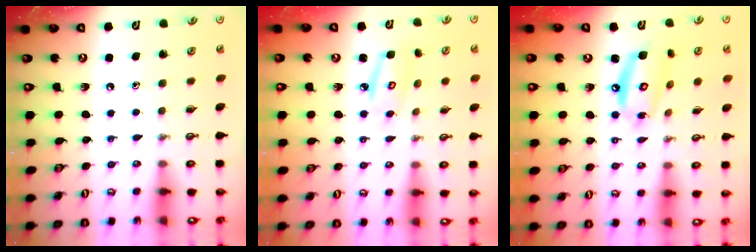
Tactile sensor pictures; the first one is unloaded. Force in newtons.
{"total": 4.9, "press": 4.9, "slide": 0.3}
{"total": 12.0, "press": 11.9, "slide": 1.2}